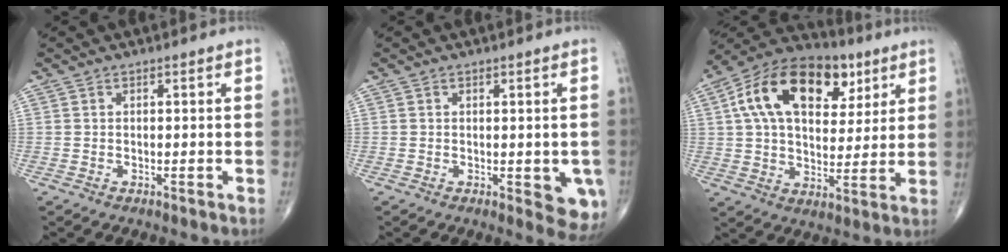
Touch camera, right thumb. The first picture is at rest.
{"total": 6.1, "force": [-1.4, 2.7, 5.3], "torque": [-0.038, -0.009, -0.013]}
{"total": 21.7, "force": [8.0, 13.2, 15.3], "torque": [-0.236, 0.007, 0.126]}